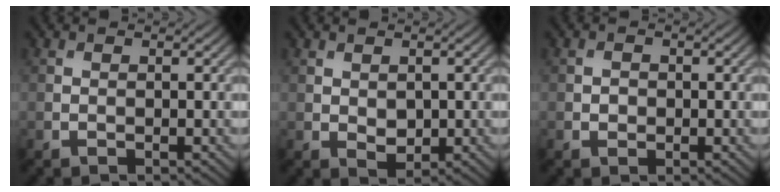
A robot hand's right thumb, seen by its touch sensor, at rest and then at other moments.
{"total": 1.9, "force": [0.3, 1.4, 1.3], "torque": [-0.027, -0.006, 0.012]}
{"total": 1.0, "force": [-0.2, 0.9, 0.4], "torque": [-0.005, -0.004, -0.006]}